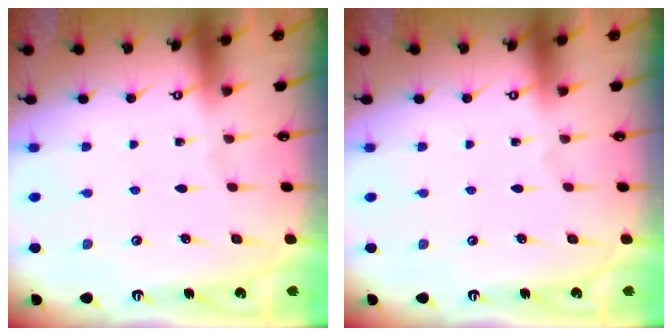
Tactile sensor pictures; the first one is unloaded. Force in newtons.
{"total": 0.0}